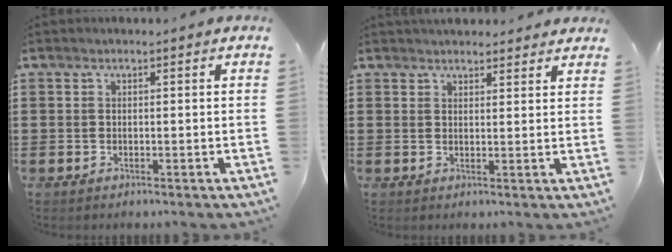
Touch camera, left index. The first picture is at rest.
{"total": 2.5, "force": [2.4, 0.5, 0.1], "torque": [-0.008, -0.004, 0.047]}